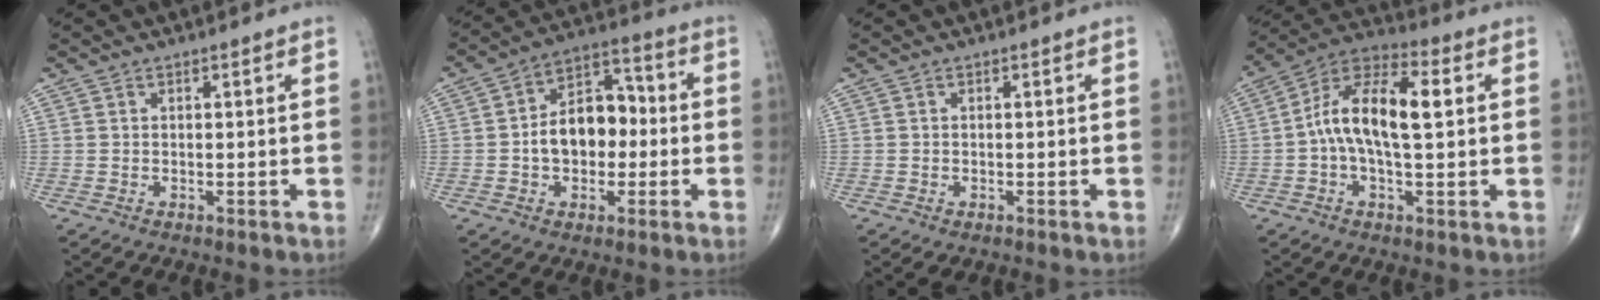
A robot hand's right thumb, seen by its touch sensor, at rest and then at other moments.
{"total": 12.2, "force": [-1.1, 8.3, 8.9], "torque": [-0.105, 0.040, -0.028]}
{"total": 1.2, "force": [-0.6, 0.7, 0.7], "torque": [-0.006, -0.001, -0.006]}
{"total": 14.1, "force": [1.1, 6.3, 12.6], "torque": [-0.225, 0.035, 0.010]}